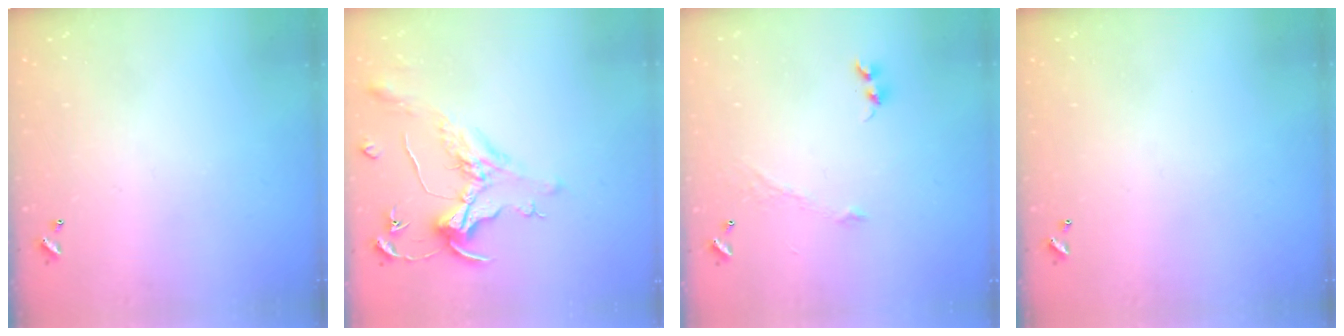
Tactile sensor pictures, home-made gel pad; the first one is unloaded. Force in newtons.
{"total": 1.6, "press": 1.4, "slide": 0.7}
{"total": 3.4, "press": 3.3, "slide": 0.5}
{"total": 0.0}